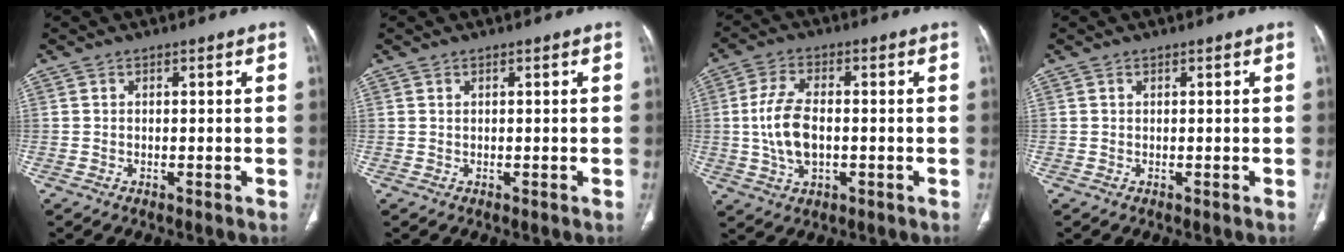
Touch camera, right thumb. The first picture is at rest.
{"total": 0.0}
{"total": 9.2, "force": [-0.6, 5.0, 7.7], "torque": [-0.158, 0.008, -0.010]}
{"total": 0.0}